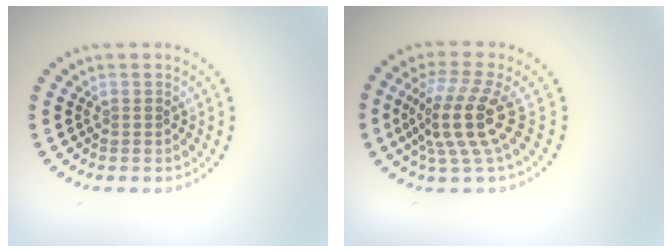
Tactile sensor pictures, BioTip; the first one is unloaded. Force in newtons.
{"total": 4.8, "press": 3.6, "slide": 3.3}